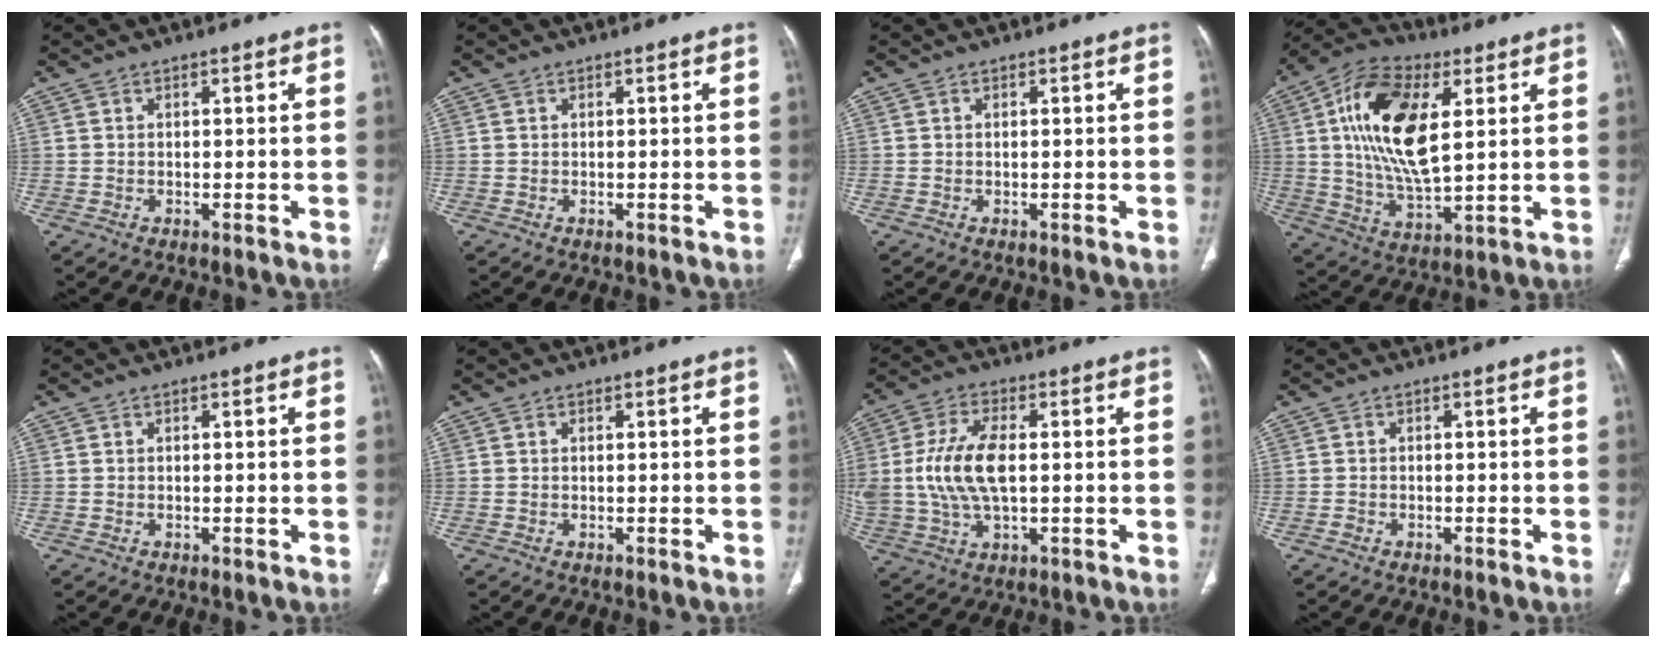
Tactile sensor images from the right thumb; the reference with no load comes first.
{"total": 0.0}
{"total": 0.0}
{"total": 18.4, "force": [4.6, 8.8, 15.6], "torque": [-0.285, -0.008, 0.079]}
{"total": 0.0}
{"total": 0.0}
{"total": 12.7, "force": [0.6, 6.5, 10.9], "torque": [-0.236, 0.007, 0.014]}
{"total": 0.7, "force": [-0.4, 0.5, 0.2], "torque": [-0.007, 0.002, -0.011]}